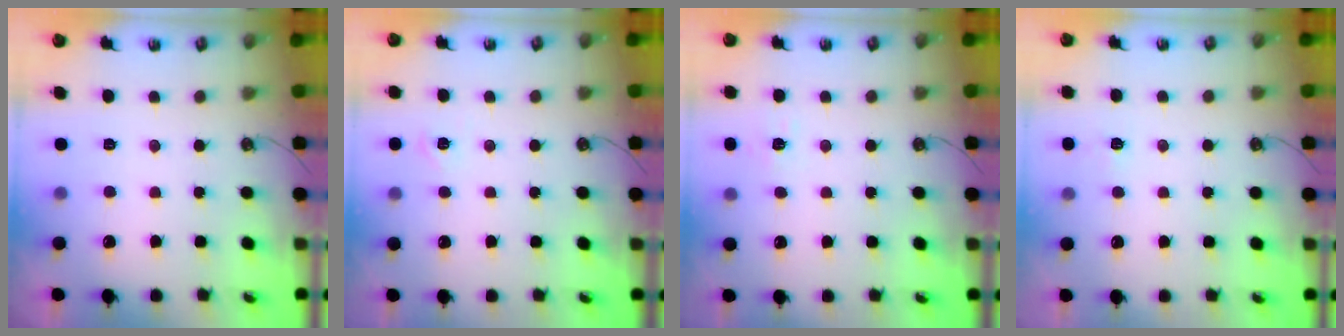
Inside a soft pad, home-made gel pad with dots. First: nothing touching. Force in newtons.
{"total": 4.1, "press": 4.1, "slide": 0.5}
{"total": 6.3, "press": 6.3, "slide": 0.5}
{"total": 2.5, "press": 2.4, "slide": 0.4}